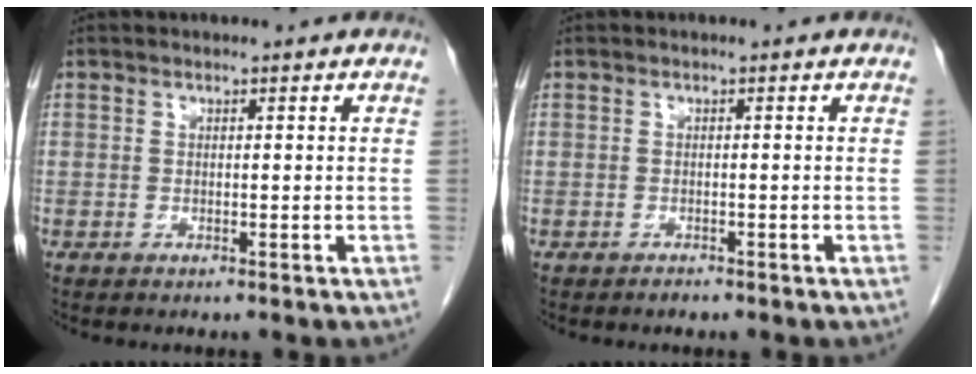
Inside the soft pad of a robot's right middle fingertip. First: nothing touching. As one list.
[{"total": 0.7, "force": [-0.6, 0.2, 0.2], "torque": [-0.006, 0.000, -0.009]}]